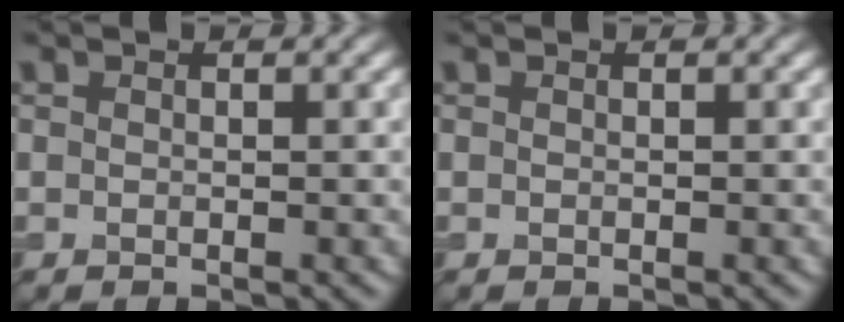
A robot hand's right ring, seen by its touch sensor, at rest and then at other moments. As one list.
[{"total": 0.0}]